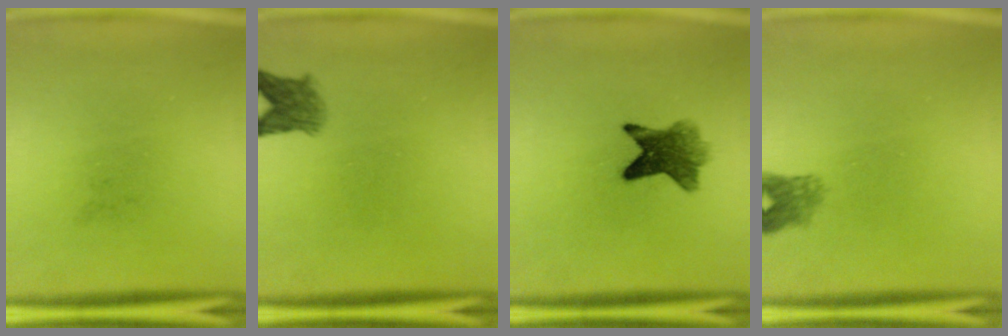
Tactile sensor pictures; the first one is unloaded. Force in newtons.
{"total": 3.3}
{"total": 7.2}
{"total": 2.4}